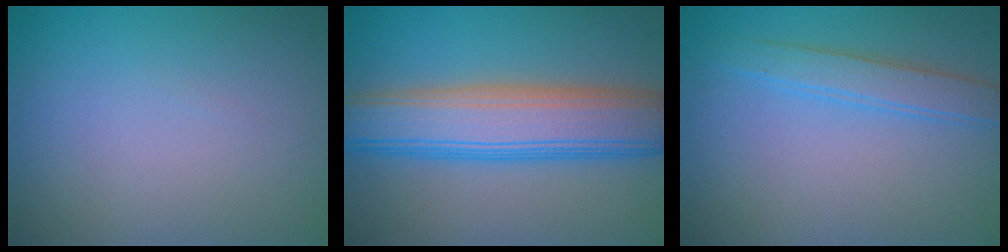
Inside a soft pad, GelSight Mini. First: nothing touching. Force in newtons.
{"total": 8.1, "press": 8.1, "slide": 0.3}
{"total": 2.5, "press": 2.5, "slide": 0.1}